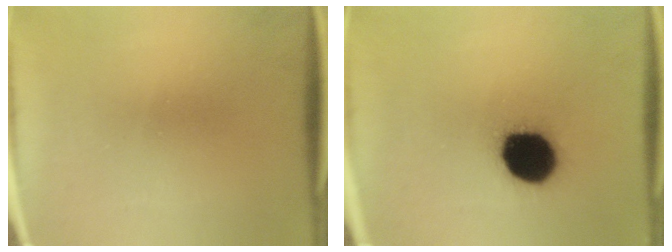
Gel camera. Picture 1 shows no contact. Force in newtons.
{"total": 15.1}